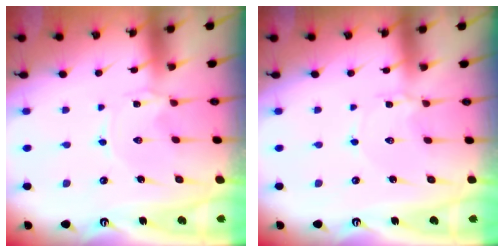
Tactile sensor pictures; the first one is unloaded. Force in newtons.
{"total": 2.8, "press": 2.8, "slide": 0.3}